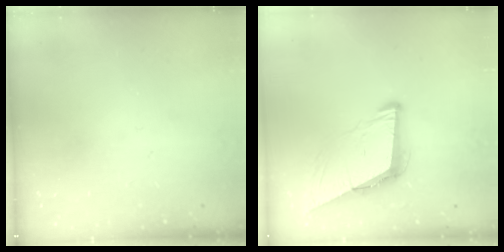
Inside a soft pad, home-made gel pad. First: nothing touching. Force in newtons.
{"total": 8.6, "press": 7.7, "slide": 3.8}